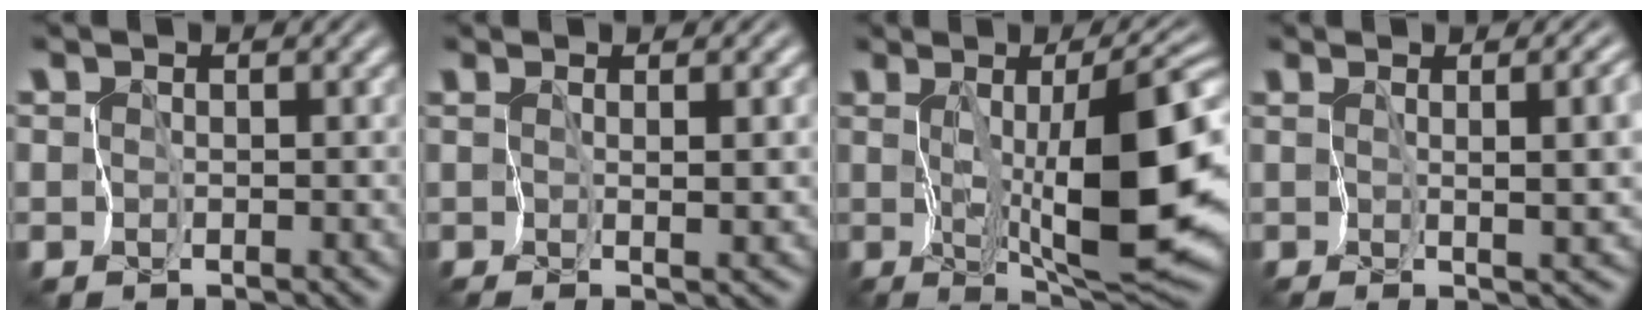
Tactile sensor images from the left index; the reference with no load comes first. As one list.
[{"total": 1.7, "force": [0.2, -0.7, 1.6], "torque": [-0.033, -0.005, 0.007]}, {"total": 11.3, "force": [-0.3, 2.0, 11.1], "torque": [-0.176, -0.008, 0.000]}, {"total": 4.5, "force": [0.5, 0.4, 4.5], "torque": [-0.060, -0.003, 0.014]}]